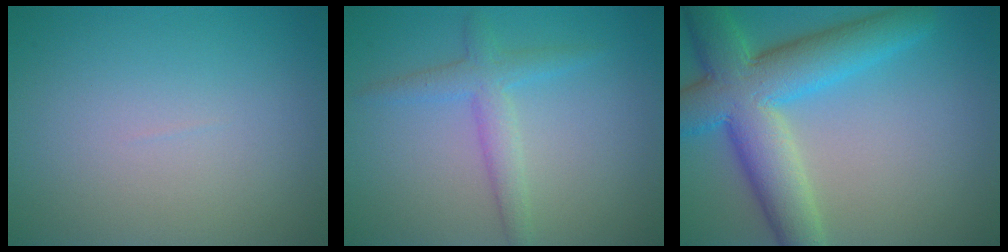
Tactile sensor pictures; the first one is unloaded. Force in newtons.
{"total": 2.7, "press": 2.7, "slide": 0.2}
{"total": 9.4, "press": 9.4, "slide": 0.3}